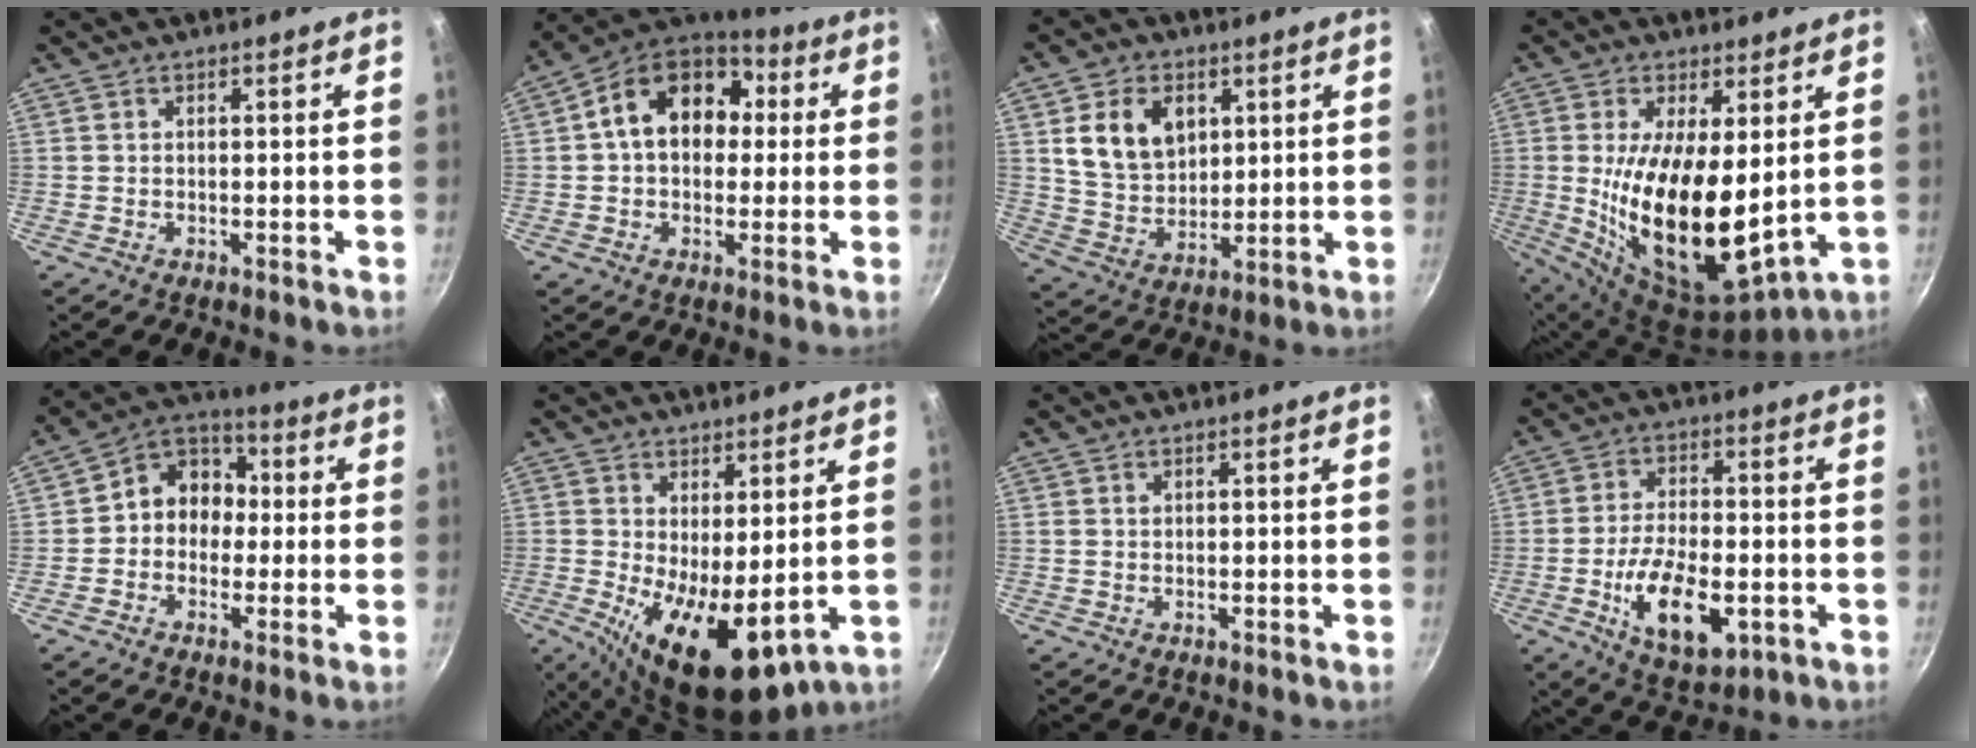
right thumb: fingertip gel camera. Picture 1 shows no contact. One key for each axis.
{"total": 16.3, "fx": 2.6, "fy": 12.0, "fz": 10.7, "tx": -0.140, "ty": 0.034, "tz": 0.021}
{"total": 12.2, "fx": 3.9, "fy": 8.9, "fz": 7.3, "tx": -0.108, "ty": -0.017, "tz": 0.077}
{"total": 19.6, "fx": 1.4, "fy": 8.5, "fz": 17.6, "tx": -0.314, "ty": -0.040, "tz": 0.039}
{"total": 9.7, "fx": -0.4, "fy": 8.3, "fz": 5.1, "tx": -0.029, "ty": 0.035, "tz": -0.032}
{"total": 11.8, "fx": -0.6, "fy": 5.2, "fz": 10.5, "tx": -0.154, "ty": -0.018, "tz": 0.007}
{"total": 0.6, "fx": 0.2, "fy": 0.5, "fz": 0.3, "tx": -0.004, "ty": 0.002, "tz": 0.003}
{"total": 14.1, "fx": -4.0, "fy": 6.9, "fz": 11.6, "tx": -0.186, "ty": 0.012, "tz": -0.061}